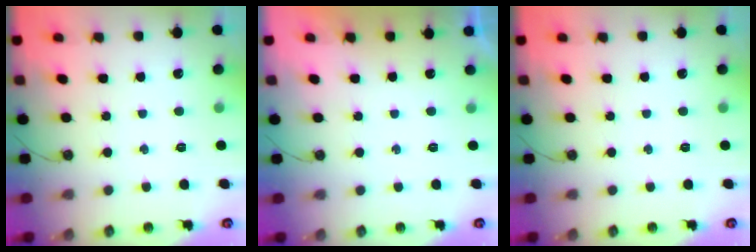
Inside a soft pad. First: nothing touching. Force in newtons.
{"total": 0.0}
{"total": 0.0}